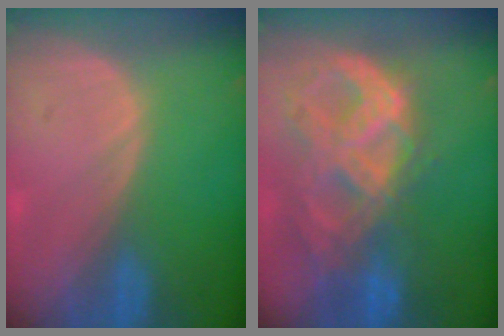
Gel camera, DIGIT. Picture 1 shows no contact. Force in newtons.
{"total": 11.2, "press": 9.5, "slide": 5.9}